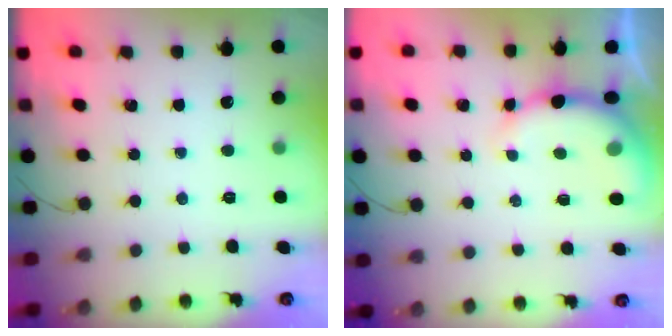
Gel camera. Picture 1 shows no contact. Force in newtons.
{"total": 7.9, "press": 7.7, "slide": 1.4}